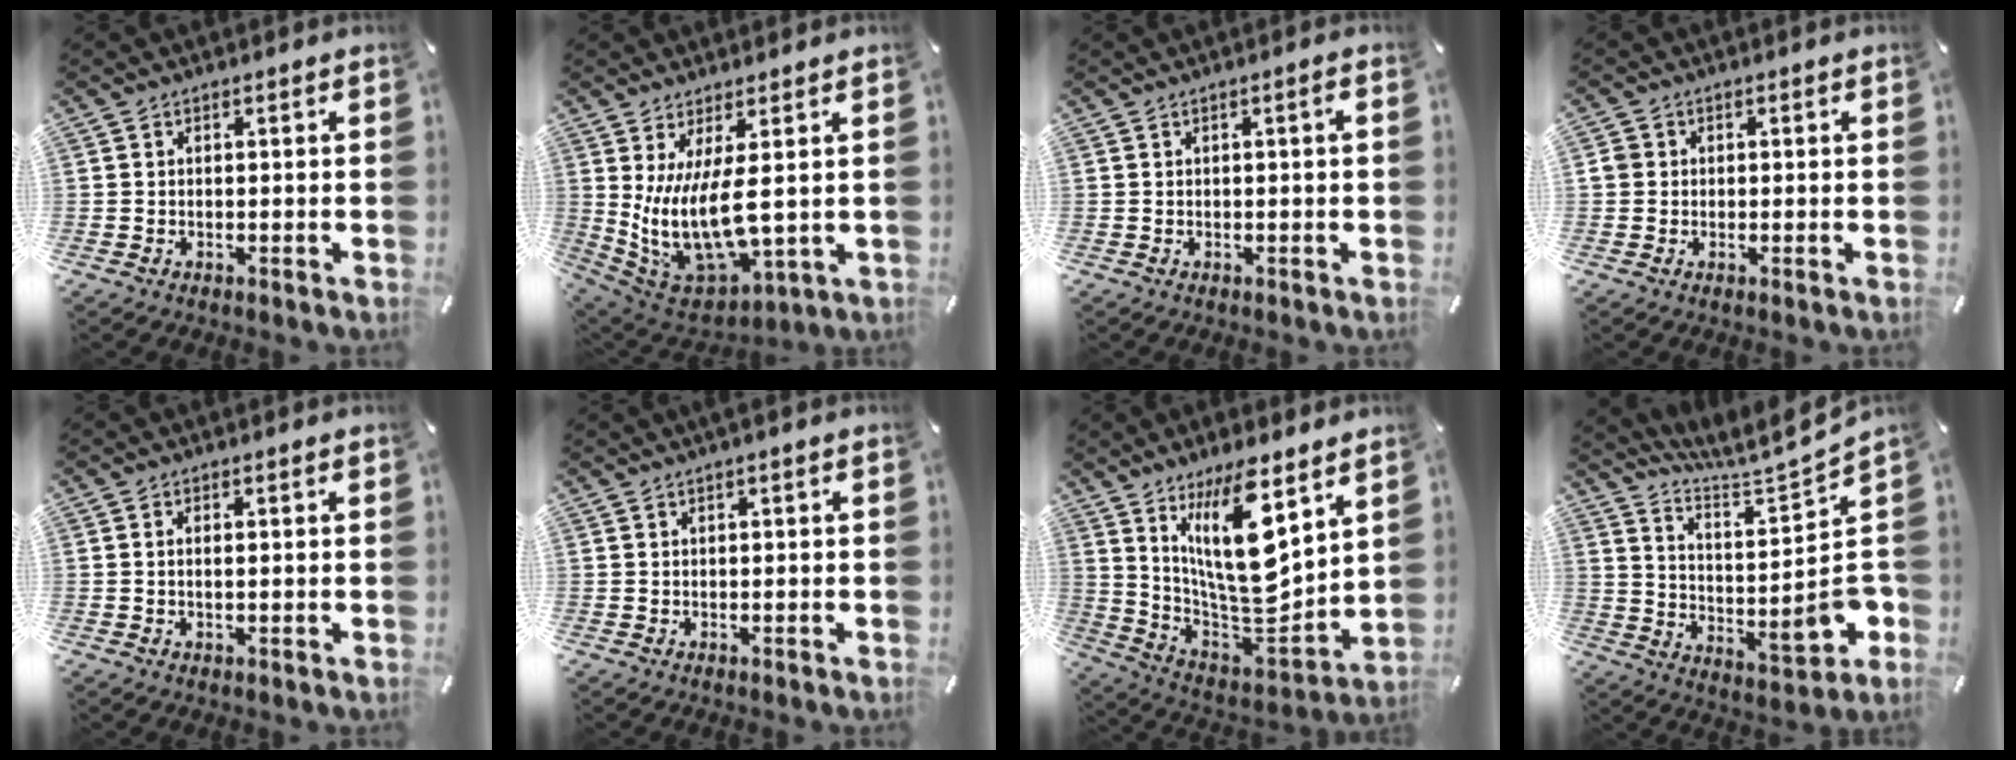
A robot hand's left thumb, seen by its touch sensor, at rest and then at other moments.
{"total": 13.5, "force": [2.6, 6.1, 11.8], "torque": [-0.263, -0.040, 0.055]}
{"total": 1.5, "force": [0.1, 0.1, 1.5], "torque": [-0.025, -0.001, 0.000]}
{"total": 1.9, "force": [-0.1, 1.8, 0.6], "torque": [-0.010, 0.006, -0.005]}
{"total": 1.4, "force": [0.2, 0.2, 1.4], "torque": [-0.025, -0.001, 0.003]}
{"total": 0.9, "force": [0.4, 0.0, 0.8], "torque": [-0.015, 0.000, 0.006]}
{"total": 19.2, "force": [9.3, 6.7, 15.4], "torque": [-0.307, -0.084, 0.151]}
{"total": 9.3, "force": [2.6, 2.4, 8.6], "torque": [-0.100, -0.065, 0.035]}